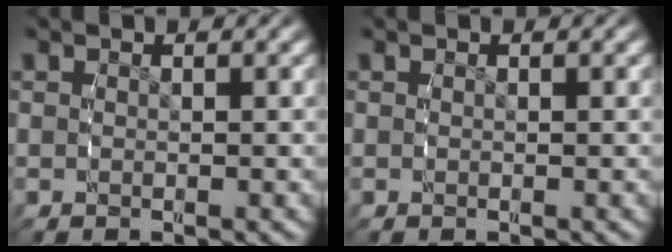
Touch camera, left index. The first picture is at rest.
{"total": 0.0}